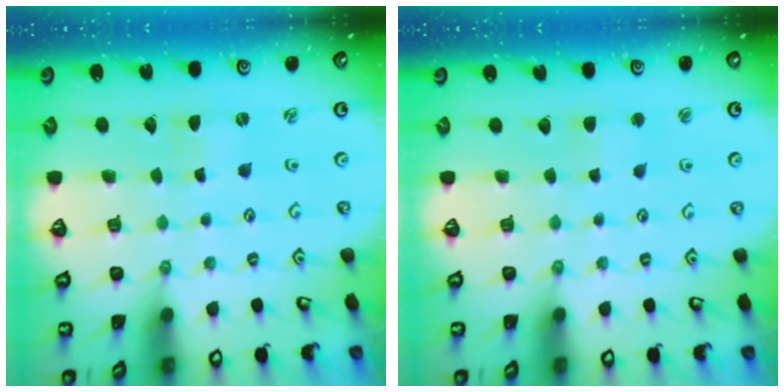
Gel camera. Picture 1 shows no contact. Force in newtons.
{"total": 2.5, "press": 2.5, "slide": 0.3}